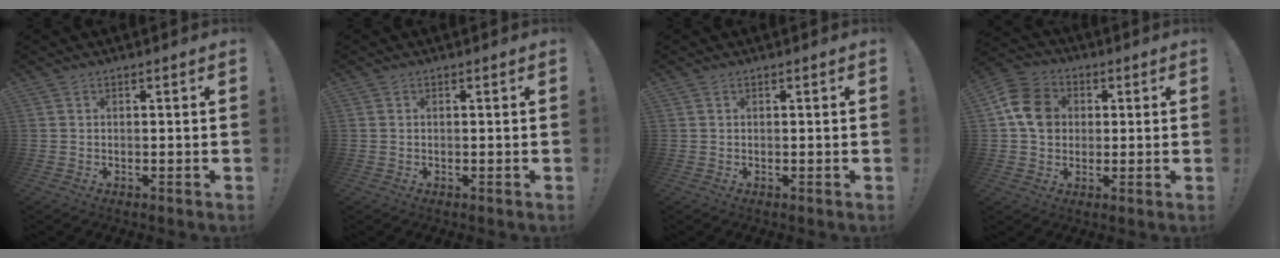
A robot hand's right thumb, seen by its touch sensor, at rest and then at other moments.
{"total": 0.0}
{"total": 0.0}
{"total": 12.1, "force": [1.9, 10.2, 6.3], "torque": [-0.098, 0.013, 0.044]}